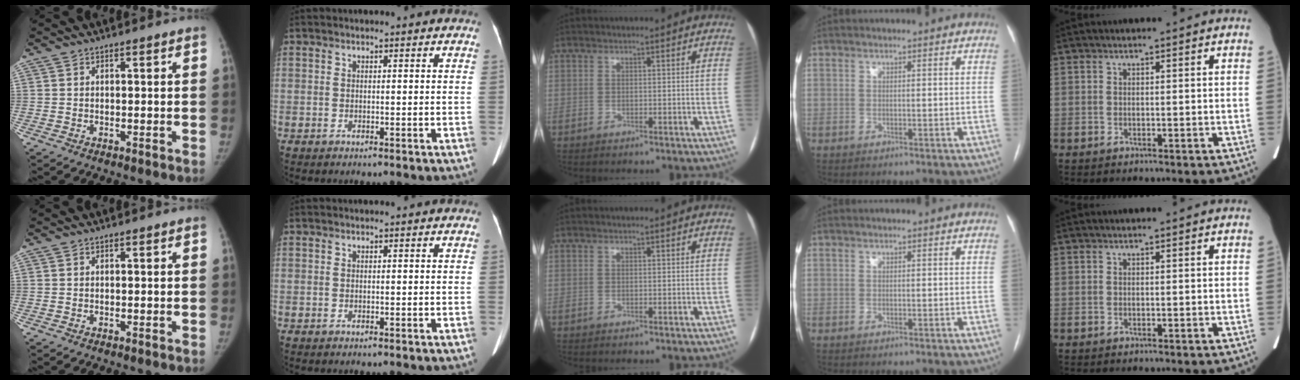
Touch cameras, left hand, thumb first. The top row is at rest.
{}